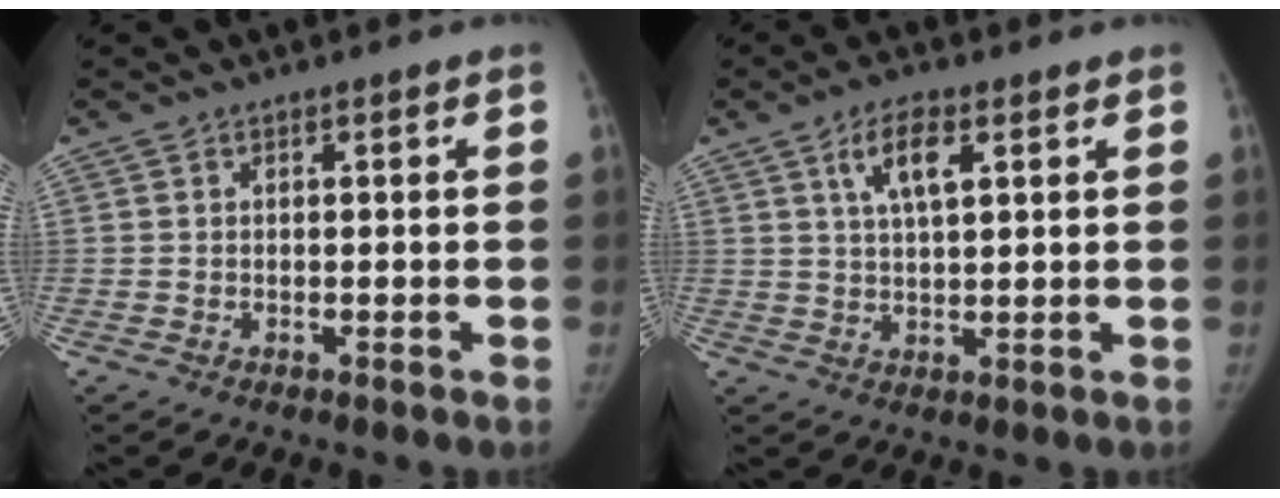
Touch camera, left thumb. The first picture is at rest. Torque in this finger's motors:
{"motor_torque": [0.51, 0.53, -0.25, -0.18, 0.23]}